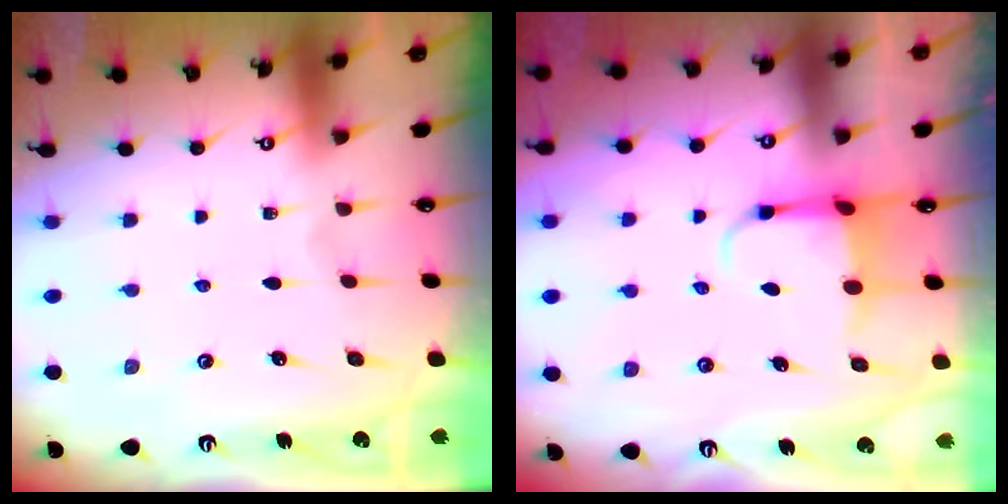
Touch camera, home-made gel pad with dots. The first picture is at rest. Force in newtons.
{"total": 4.0, "press": 3.9, "slide": 1.0}